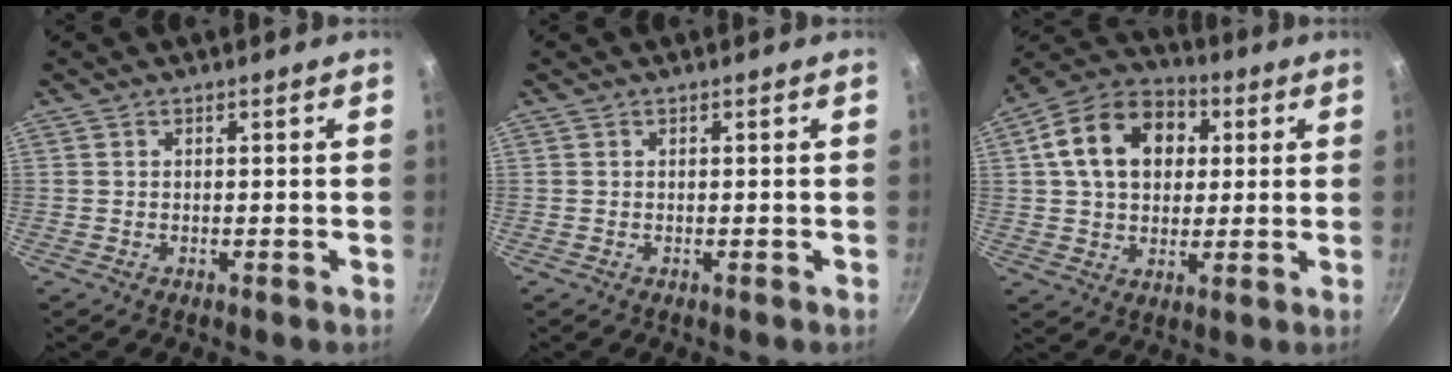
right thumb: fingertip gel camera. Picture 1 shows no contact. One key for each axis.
{"total": 0.0}
{"total": 16.4, "fx": 3.8, "fy": 12.0, "fz": 10.4, "tx": -0.152, "ty": 0.023, "tz": 0.049}